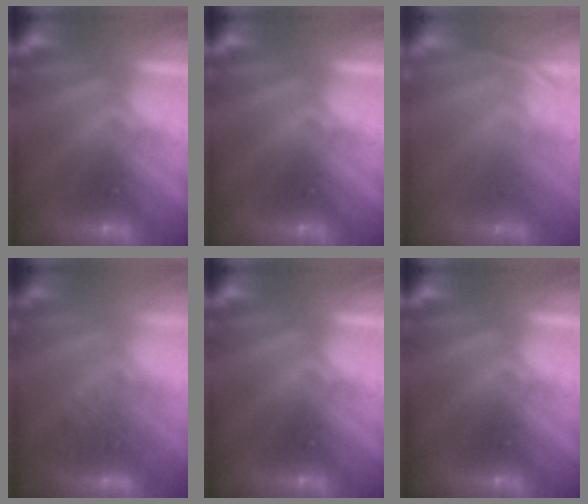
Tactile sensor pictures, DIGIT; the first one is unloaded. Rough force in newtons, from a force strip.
{"total": 0.0}
{"total": 1.6}
{"total": 2.7}
{"total": 0.0}
{"total": 0.0}